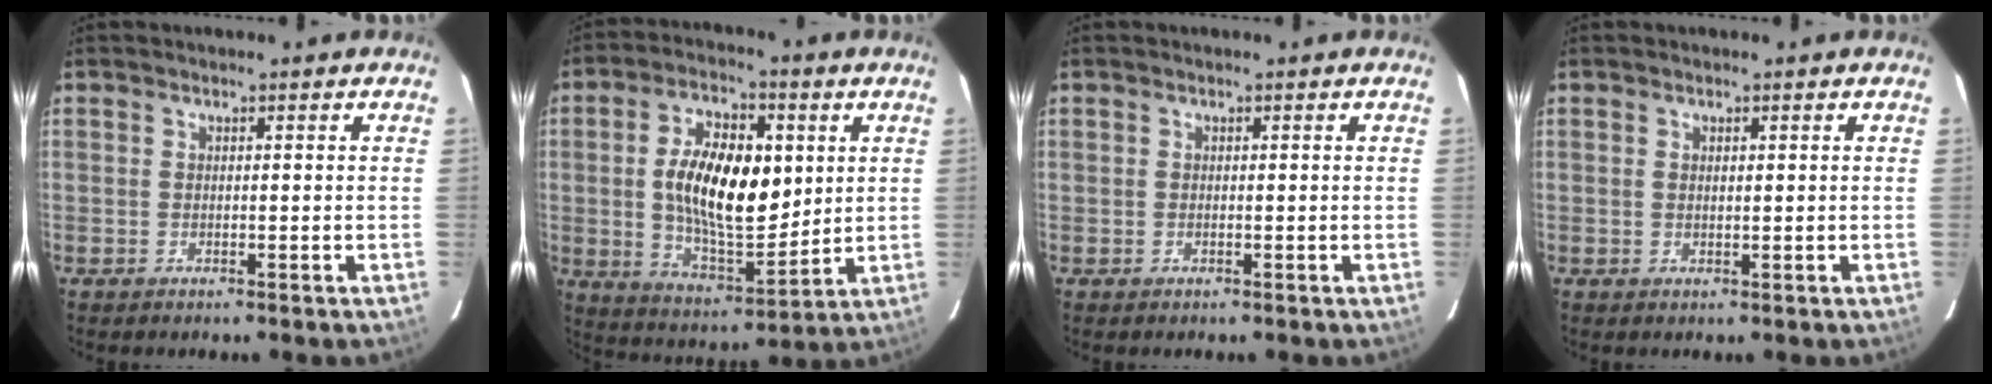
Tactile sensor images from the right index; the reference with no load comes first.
{"total": 16.8, "force": [2.3, 8.2, 14.5], "torque": [-0.260, 0.004, 0.048]}
{"total": 0.0}
{"total": 0.8, "force": [0.3, 0.4, 0.6], "torque": [-0.011, 0.002, 0.006]}